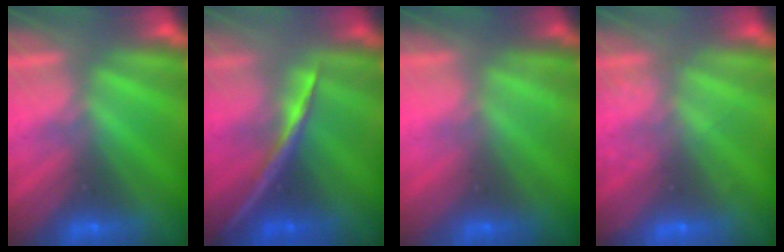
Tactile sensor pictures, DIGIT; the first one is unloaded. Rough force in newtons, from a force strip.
{"total": 1.8}
{"total": 2.2}
{"total": 2.1}